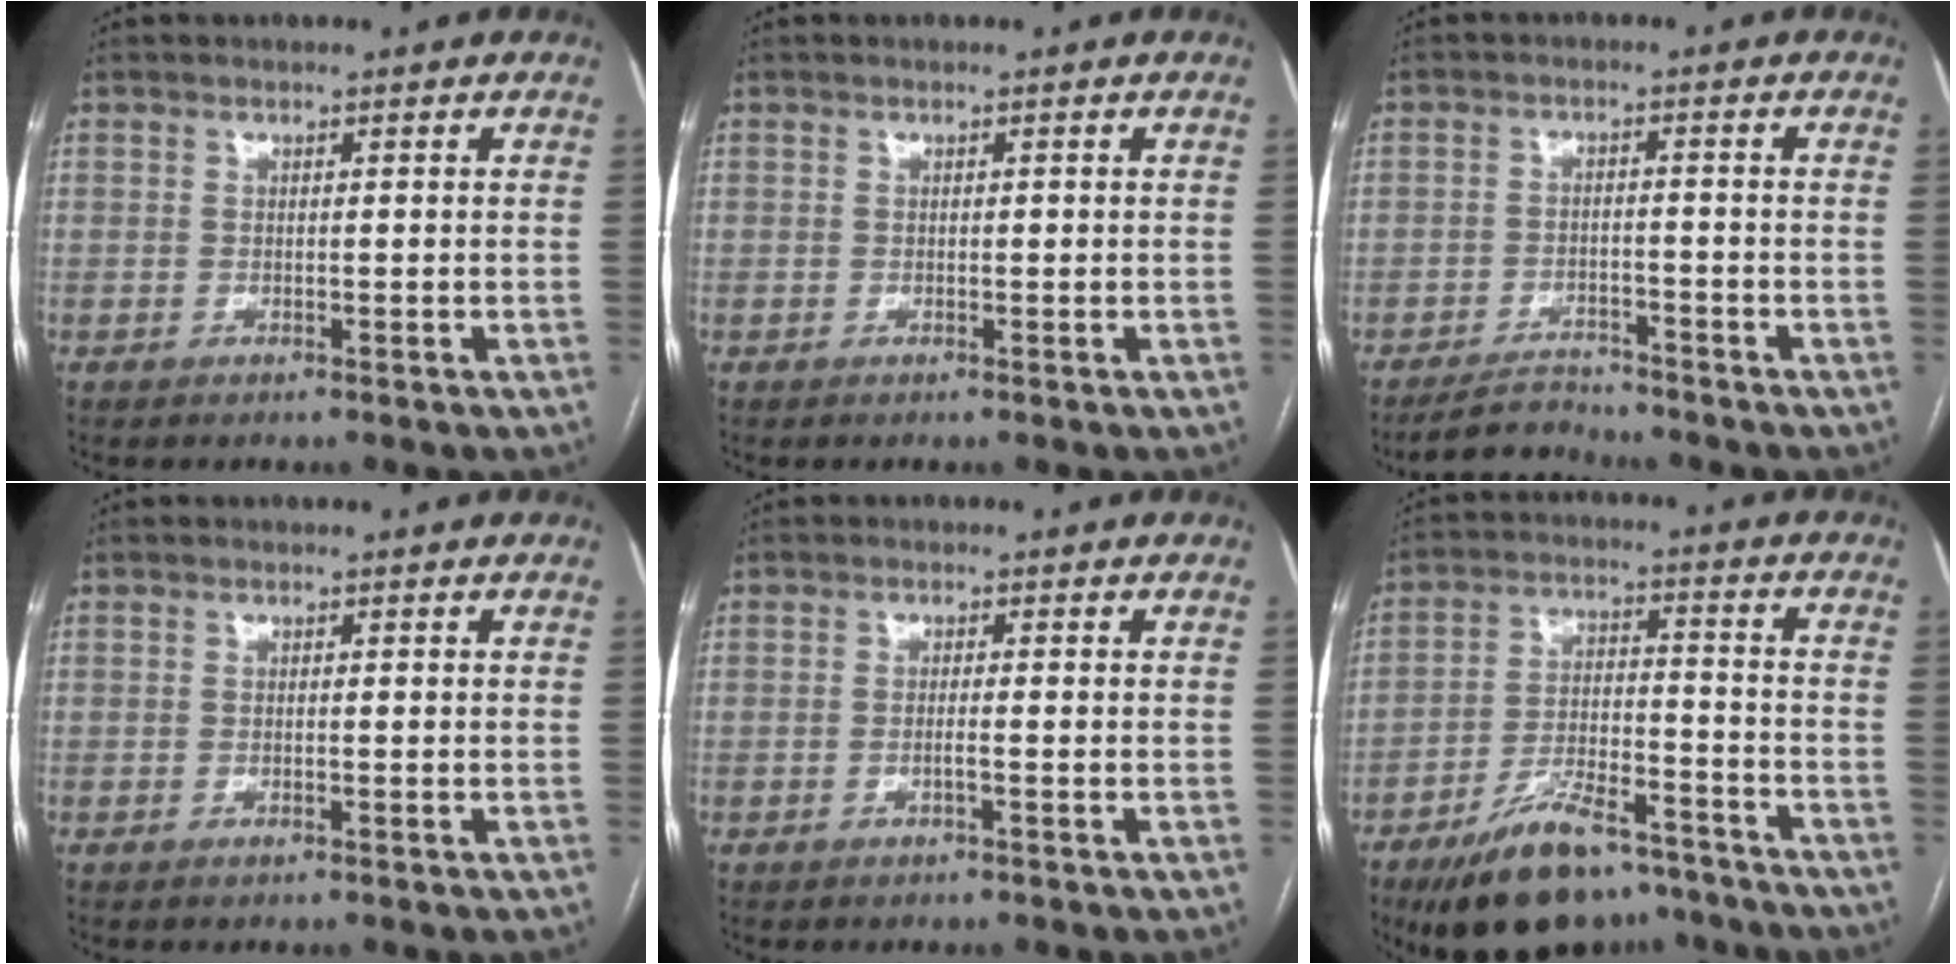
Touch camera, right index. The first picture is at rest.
{"total": 0.0}
{"total": 4.4, "force": [-4.3, 0.9, 0.4], "torque": [-0.012, -0.010, -0.074]}
{"total": 0.6, "force": [-0.2, 0.0, 0.5], "torque": [-0.010, 0.000, -0.002]}
{"total": 1.4, "force": [-0.5, -0.1, 1.2], "torque": [-0.023, 0.000, -0.010]}
{"total": 14.8, "force": [-11.3, 5.0, 8.2], "torque": [-0.145, 0.011, -0.186]}